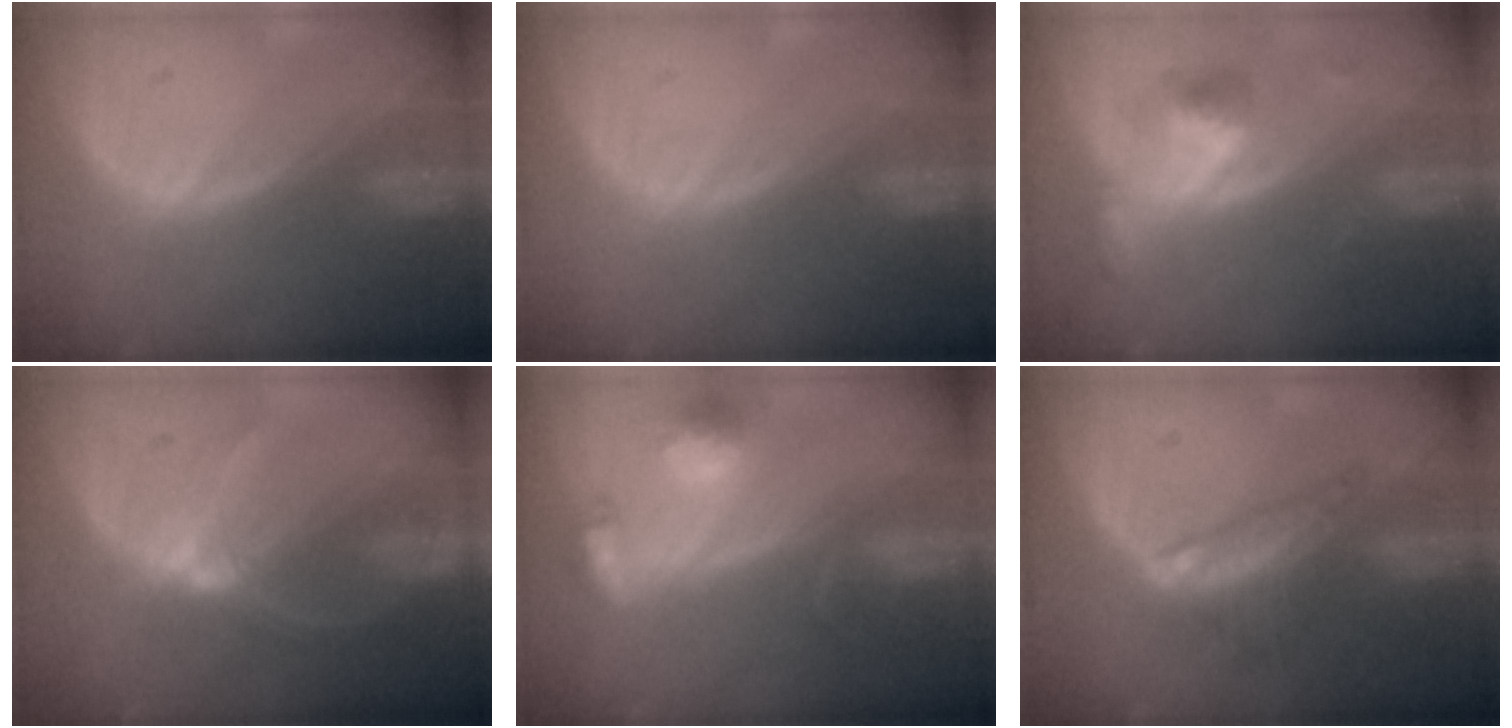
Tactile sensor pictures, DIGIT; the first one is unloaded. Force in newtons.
{"total": 0.0}
{"total": 5.2, "press": 4.9, "slide": 1.7}
{"total": 6.0, "press": 5.5, "slide": 2.3}
{"total": 5.9, "press": 5.8, "slide": 1.2}
{"total": 6.0, "press": 5.2, "slide": 3.0}